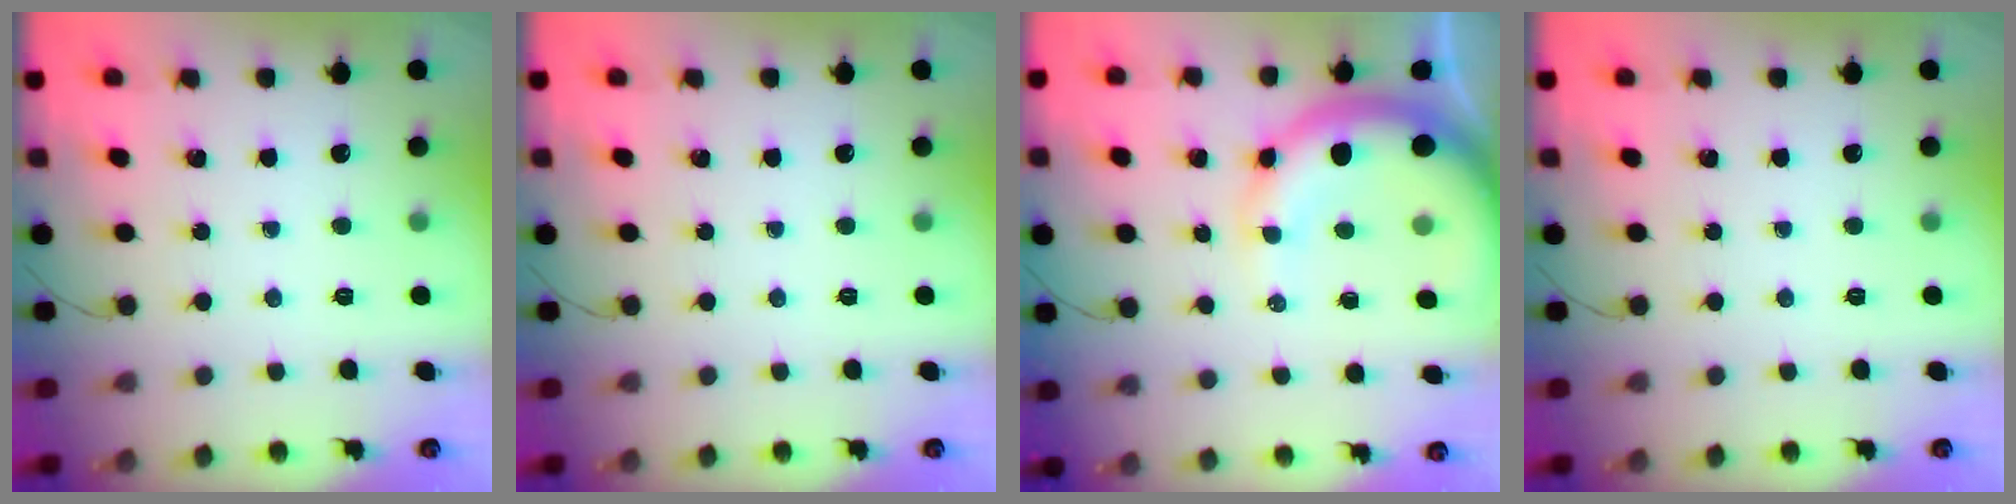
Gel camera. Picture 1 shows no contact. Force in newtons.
{"total": 0.0}
{"total": 12.6, "press": 12.3, "slide": 2.9}
{"total": 0.0}